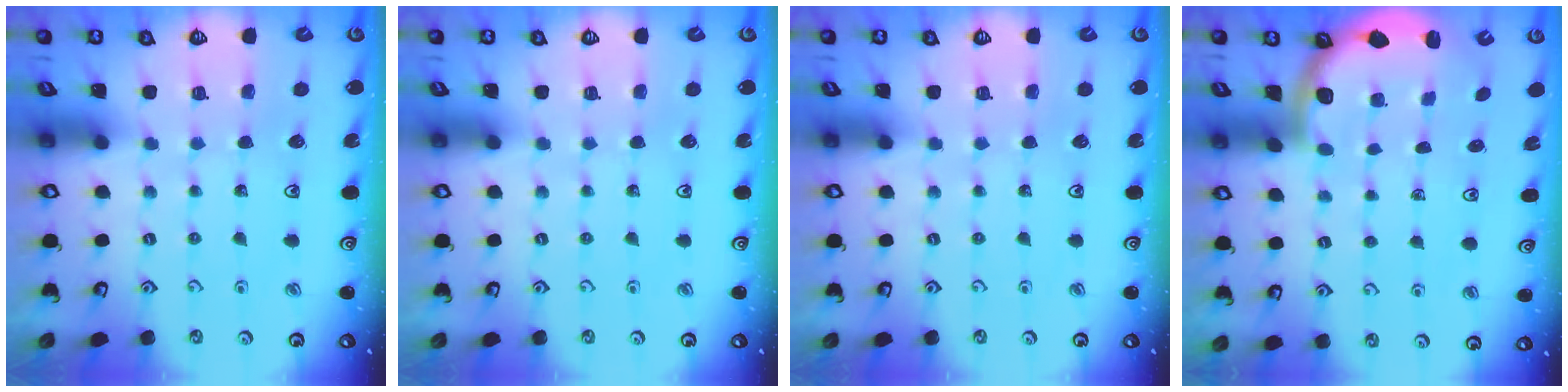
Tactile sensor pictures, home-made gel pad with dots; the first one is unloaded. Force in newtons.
{"total": 0.0}
{"total": 0.0}
{"total": 2.5, "press": 2.4, "slide": 0.7}